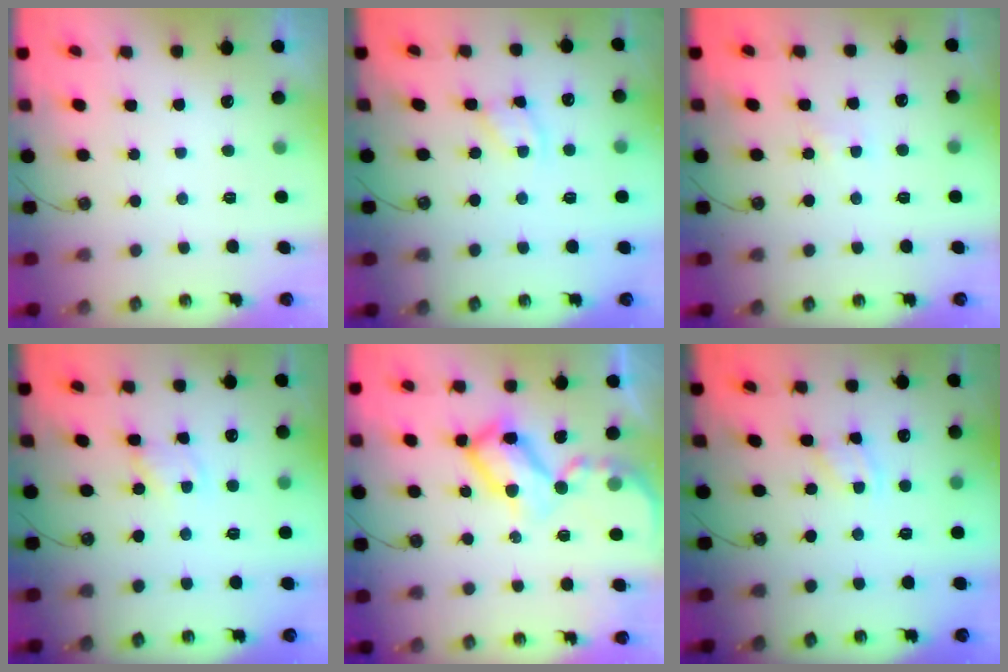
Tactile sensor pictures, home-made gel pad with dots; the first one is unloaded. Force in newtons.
{"total": 2.9, "press": 2.9, "slide": 0.1}
{"total": 4.5, "press": 4.4, "slide": 0.5}
{"total": 1.6, "press": 1.6, "slide": 0.2}
{"total": 14.7, "press": 14.6, "slide": 1.5}
{"total": 1.8, "press": 1.8, "slide": 0.3}